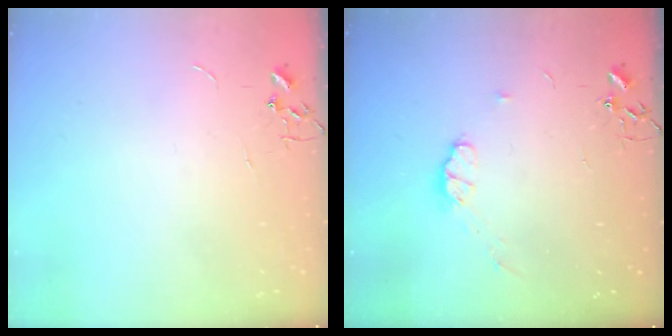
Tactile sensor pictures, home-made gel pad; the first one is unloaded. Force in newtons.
{"total": 5.8, "press": 5.7, "slide": 0.9}